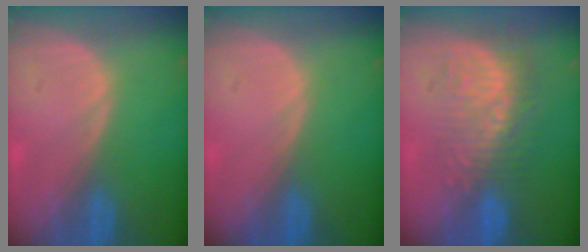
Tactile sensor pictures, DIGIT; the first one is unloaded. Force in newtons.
{"total": 0.0}
{"total": 9.8, "press": 8.7, "slide": 4.5}